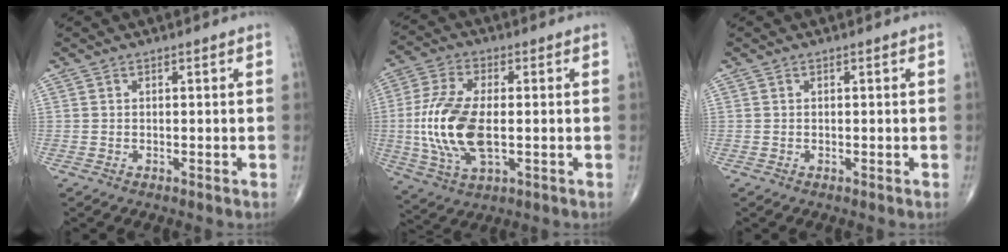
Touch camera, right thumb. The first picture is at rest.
{"total": 14.8, "force": [-1.0, 7.2, 12.9], "torque": [-0.278, -0.001, -0.019]}
{"total": 0.0}